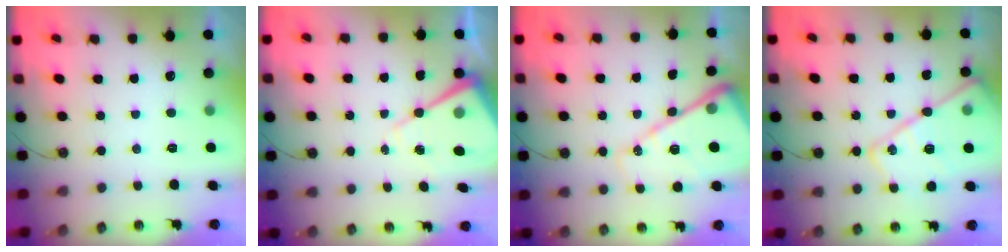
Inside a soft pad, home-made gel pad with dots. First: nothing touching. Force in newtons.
{"total": 11.4, "press": 11.4, "slide": 0.8}
{"total": 17.2, "press": 17.1, "slide": 1.8}
{"total": 19.3, "press": 19.2, "slide": 1.4}